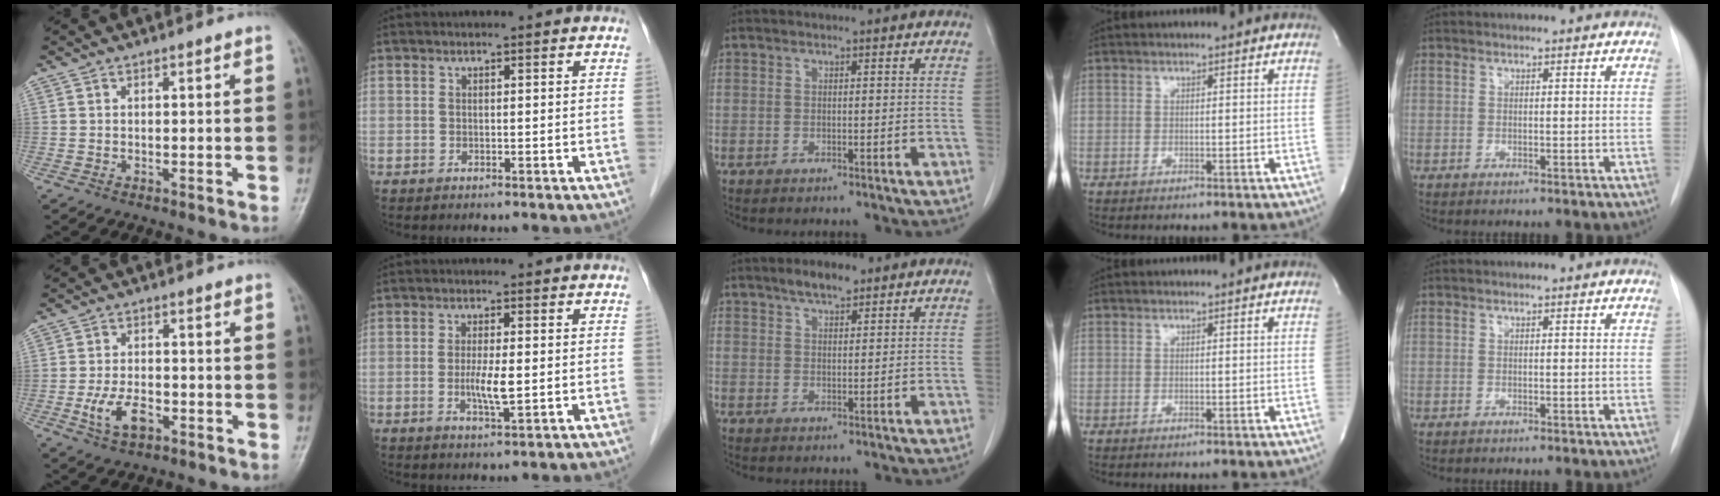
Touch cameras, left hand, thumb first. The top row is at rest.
{"thumb": {"total": 6.5, "force": [-2.4, 3.7, 4.8], "torque": [-0.090, 0.010, -0.044]}, "index": {"total": 3.8, "force": [-0.5, 0.5, 3.8], "torque": [-0.076, -0.009, -0.008]}, "middle": {"total": 3.8, "force": [2.9, 1.1, 2.2], "torque": [-0.045, 0.004, 0.050]}}